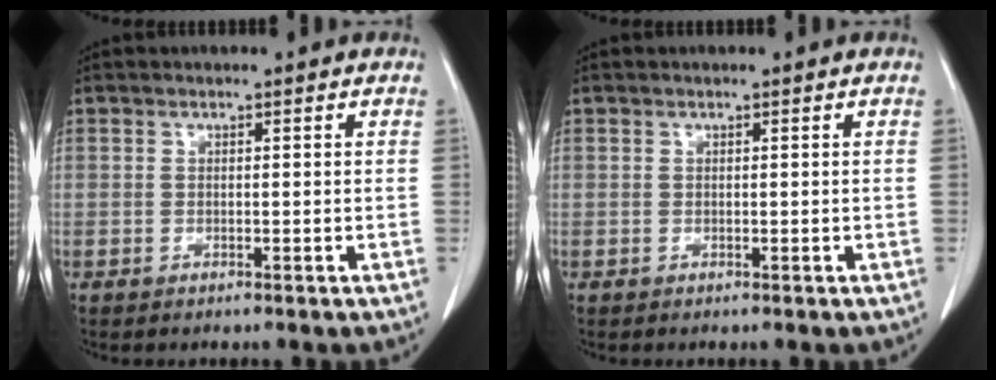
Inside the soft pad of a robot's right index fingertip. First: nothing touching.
{"total": 0.0}